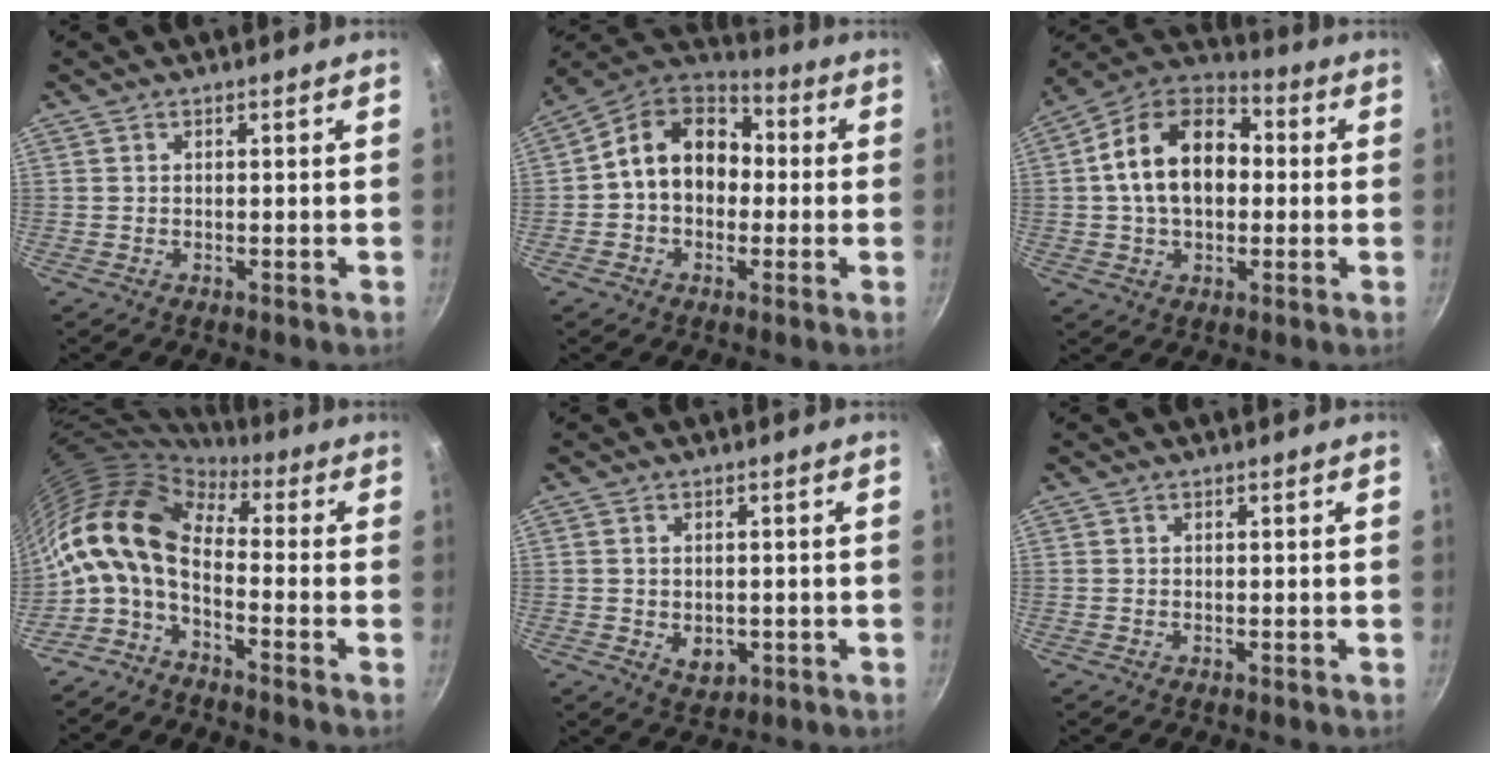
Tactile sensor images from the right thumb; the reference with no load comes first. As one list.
[{"total": 14.5, "force": [0.5, 11.0, 9.3], "torque": [-0.108, 0.039, -0.012]}, {"total": 17.4, "force": [1.1, 11.8, 12.8], "torque": [-0.188, 0.035, 0.000]}, {"total": 13.1, "force": [-0.6, 7.0, 11.0], "torque": [-0.206, 0.024, -0.029]}, {"total": 4.1, "force": [-0.7, 3.0, 2.7], "torque": [-0.035, -0.007, -0.003]}, {"total": 0.0}]